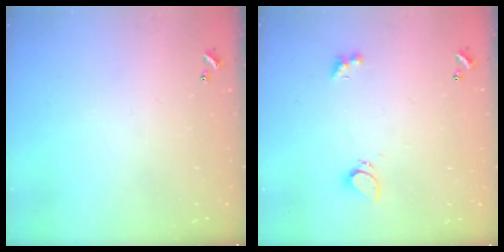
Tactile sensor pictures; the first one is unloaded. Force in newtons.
{"total": 2.6, "press": 2.5, "slide": 0.8}